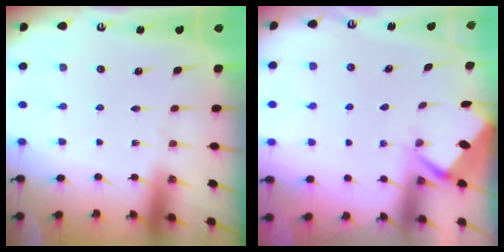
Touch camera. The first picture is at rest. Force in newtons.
{"total": 2.6, "press": 2.6, "slide": 0.3}